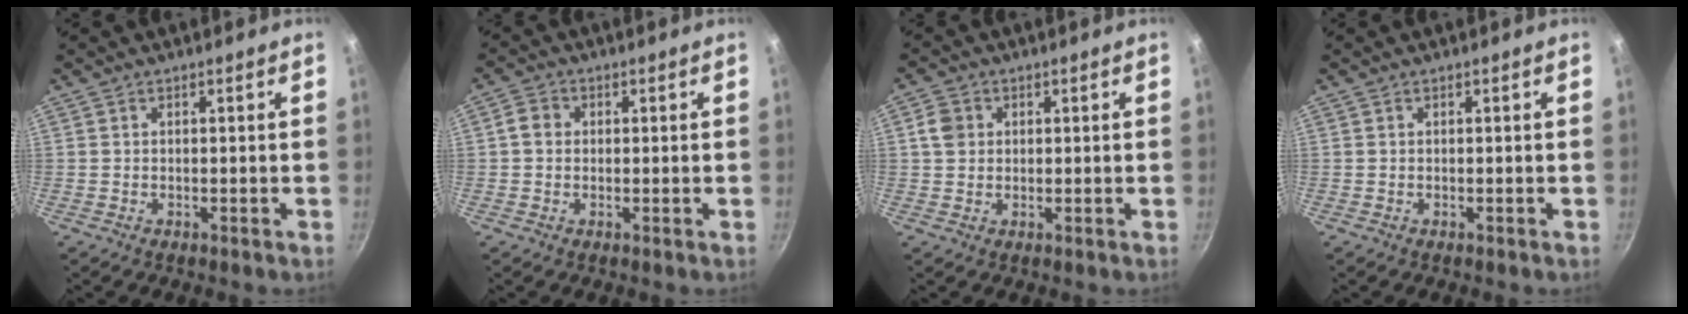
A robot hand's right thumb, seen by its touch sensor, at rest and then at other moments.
{"total": 3.1, "force": [0.2, 2.8, 1.5], "torque": [-0.022, 0.006, -0.004]}
{"total": 3.9, "force": [0.8, 3.4, 1.7], "torque": [-0.016, 0.005, 0.010]}
{"total": 0.0}